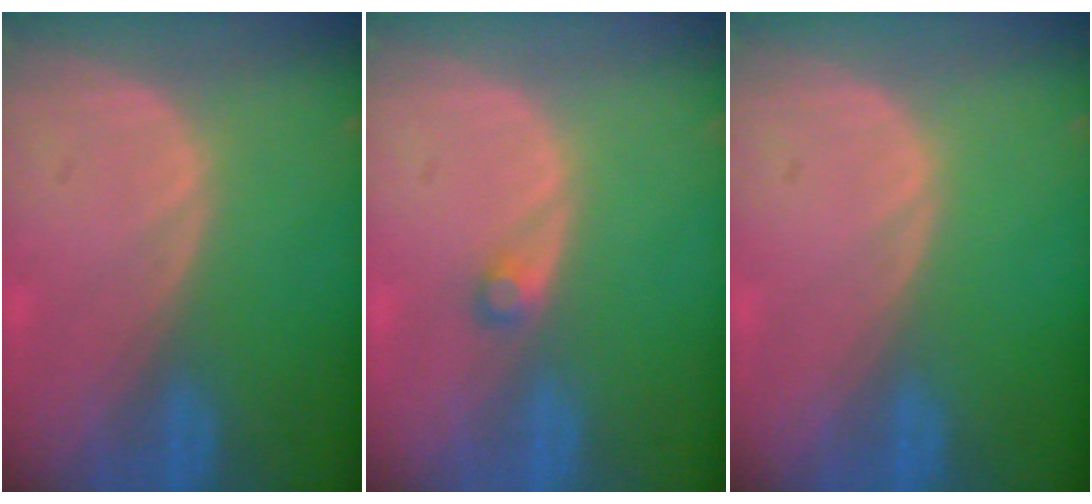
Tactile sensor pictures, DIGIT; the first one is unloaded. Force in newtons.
{"total": 1.3, "press": 1.2, "slide": 0.3}
{"total": 0.0}